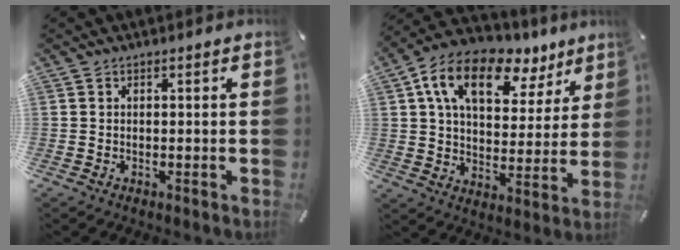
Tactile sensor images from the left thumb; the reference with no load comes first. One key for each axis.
{"total": 15.7, "fx": 8.4, "fy": 9.4, "fz": 9.4, "tx": -0.158, "ty": -0.033, "tz": 0.148}